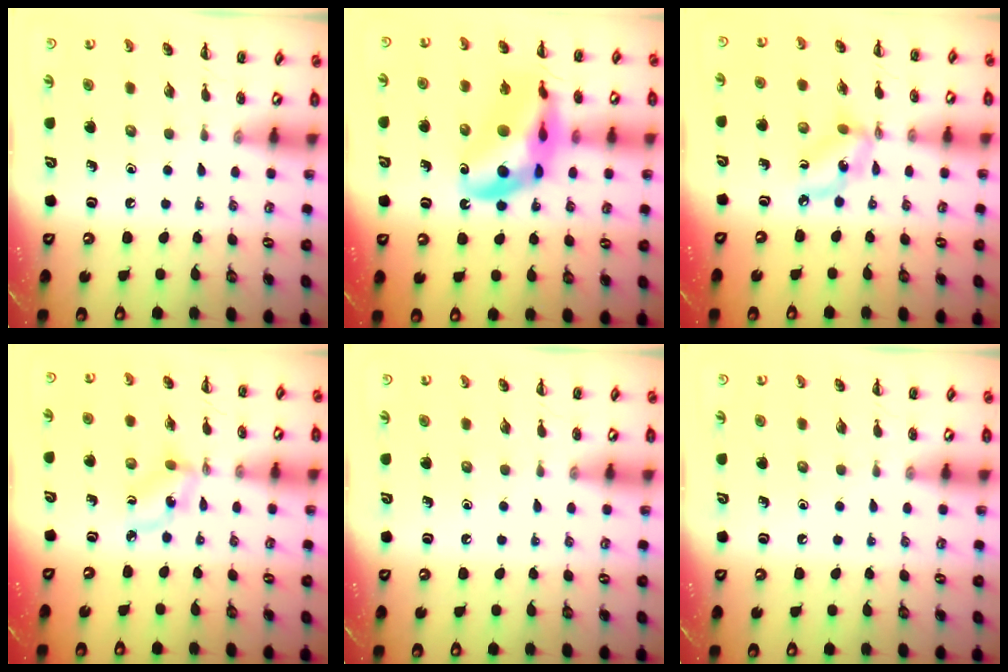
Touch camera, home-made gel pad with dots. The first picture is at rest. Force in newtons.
{"total": 17.0, "press": 16.5, "slide": 4.3}
{"total": 6.0, "press": 5.8, "slide": 1.5}
{"total": 2.8, "press": 2.7, "slide": 0.8}
{"total": 0.0}
{"total": 0.0}